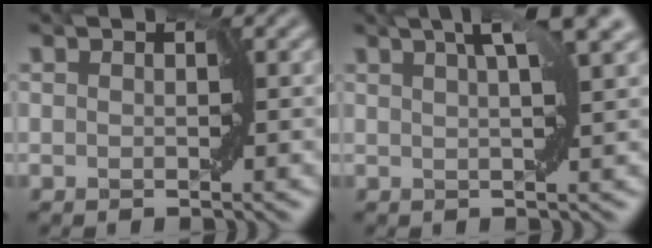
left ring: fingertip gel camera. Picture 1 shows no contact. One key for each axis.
{"total": 4.6, "fx": 2.4, "fy": 0.3, "fz": 3.9, "tx": -0.062, "ty": 0.010, "tz": 0.042}